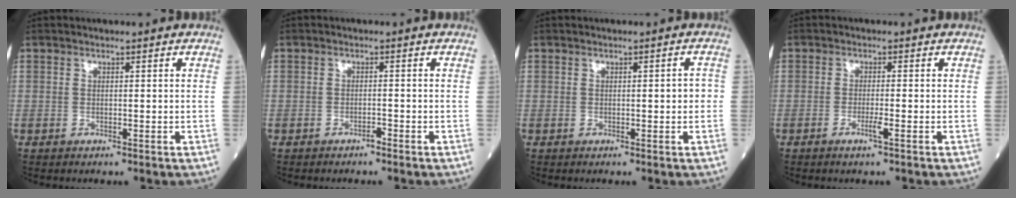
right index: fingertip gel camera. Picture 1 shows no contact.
{"total": 0.9, "force": [-0.7, 0.1, 0.4], "torque": [-0.009, 0.001, -0.013]}
{"total": 1.6, "force": [-0.2, 0.5, 1.6], "torque": [-0.017, 0.004, -0.003]}
{"total": 2.0, "force": [-1.0, -0.2, 1.7], "torque": [-0.035, -0.003, -0.020]}